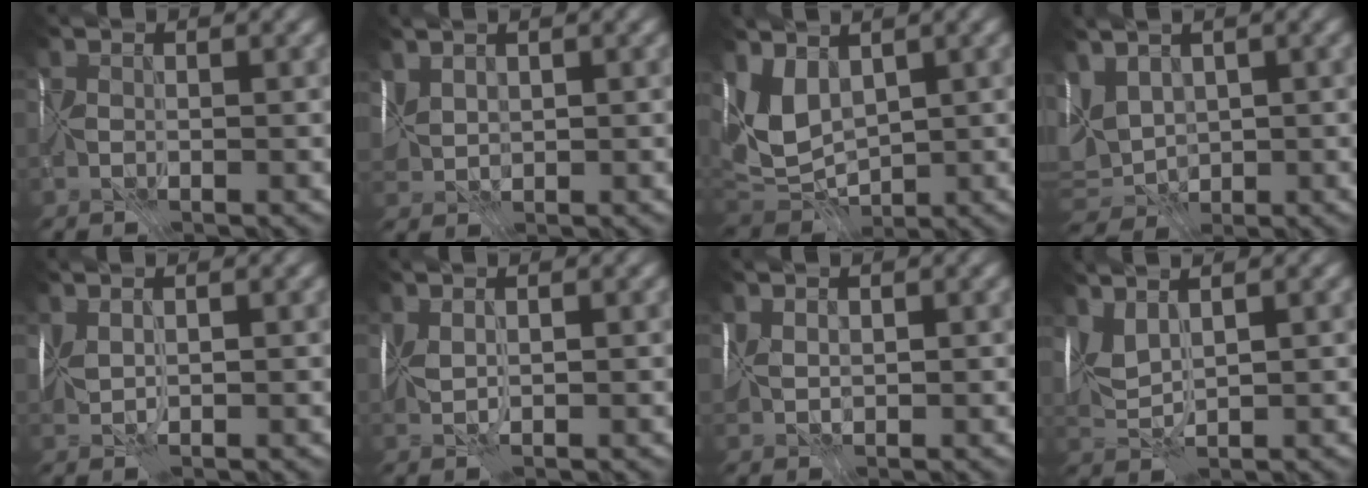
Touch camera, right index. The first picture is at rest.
{"total": 2.0, "force": [1.6, 1.1, 0.6], "torque": [-0.018, 0.012, 0.036]}
{"total": 5.0, "force": [2.2, 3.4, 3.0], "torque": [-0.062, -0.004, 0.045]}
{"total": 5.8, "force": [1.3, 4.2, 3.8], "torque": [-0.082, 0.003, 0.029]}
{"total": 2.3, "force": [0.1, 1.0, 2.0], "torque": [-0.040, 0.005, 0.002]}
{"total": 2.3, "force": [0.1, 0.9, 2.1], "torque": [-0.042, 0.004, 0.002]}
{"total": 1.9, "force": [0.9, 1.3, 0.9], "torque": [-0.023, 0.009, 0.019]}
{"total": 3.2, "force": [2.4, 0.9, 2.0], "torque": [-0.051, 0.016, 0.054]}